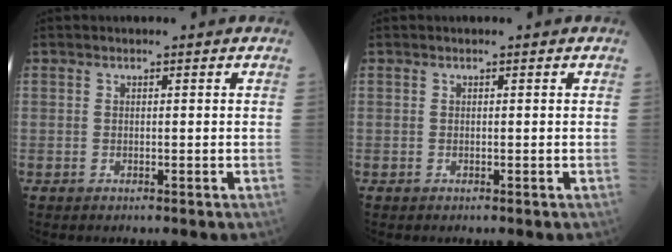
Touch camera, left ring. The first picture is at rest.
{"total": 0.0}